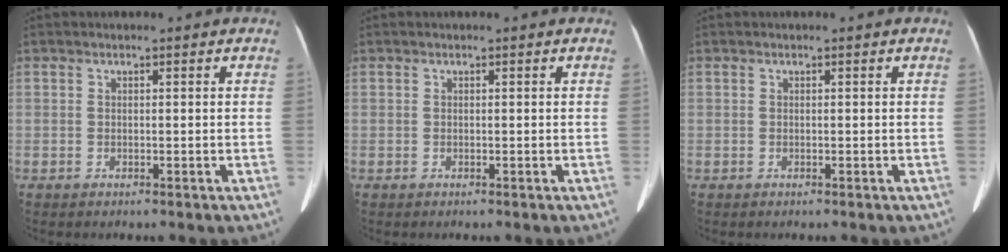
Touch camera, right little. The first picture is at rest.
{"total": 0.0}
{"total": 0.0}